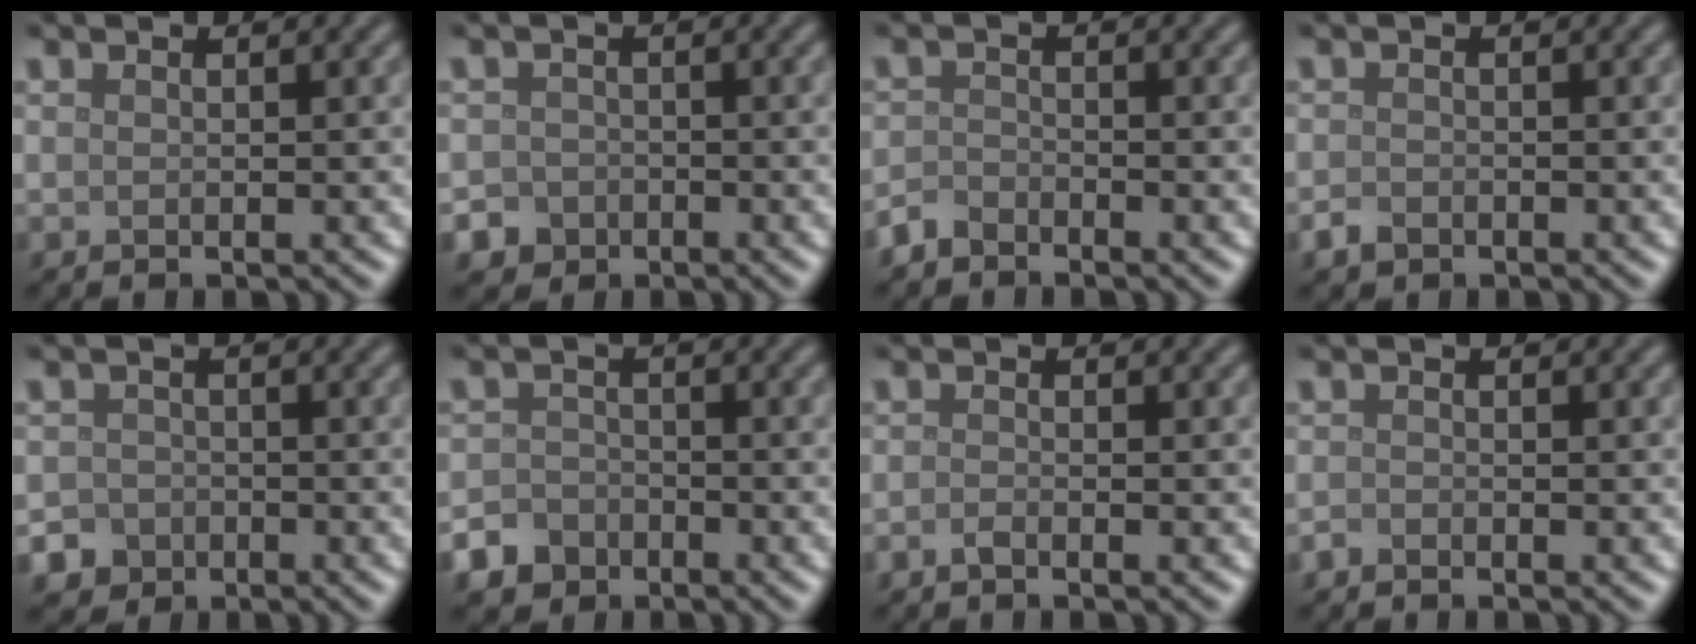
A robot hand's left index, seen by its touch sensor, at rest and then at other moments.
{"total": 3.1, "force": [-1.7, 2.6, 0.3], "torque": [0.019, -0.002, -0.033]}
{"total": 1.6, "force": [-1.5, 0.7, 0.2], "torque": [-0.002, 0.004, -0.034]}
{"total": 1.2, "force": [-0.7, 0.8, 0.4], "torque": [-0.007, -0.001, -0.016]}
{"total": 3.5, "force": [-2.0, 2.9, 0.3], "torque": [0.022, -0.004, -0.037]}
{"total": 4.2, "force": [-2.8, 3.0, 0.8], "torque": [0.002, -0.006, -0.052]}
{"total": 0.8, "force": [-0.6, 0.2, 0.5], "torque": [-0.011, 0.000, -0.012]}
{"total": 0.6, "force": [-0.6, 0.2, 0.1], "torque": [0.000, -0.003, -0.012]}